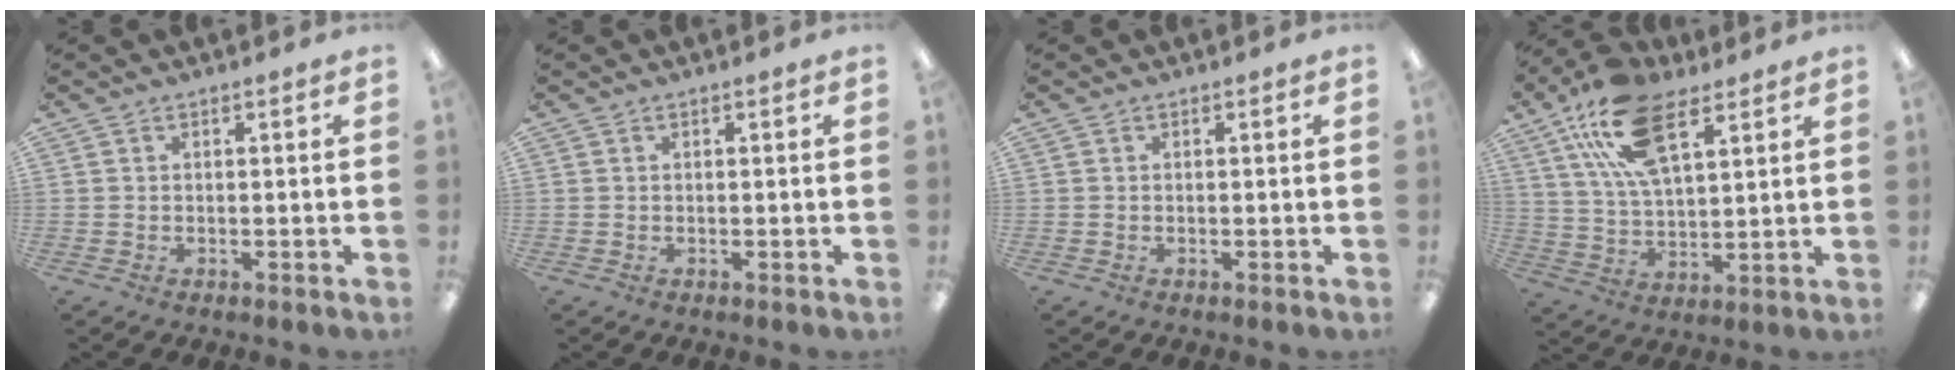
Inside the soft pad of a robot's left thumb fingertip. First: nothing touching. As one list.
[{"total": 0.0}, {"total": 0.0}, {"total": 17.9, "force": [10.0, 8.6, 12.0], "torque": [-0.234, -0.018, 0.180]}]